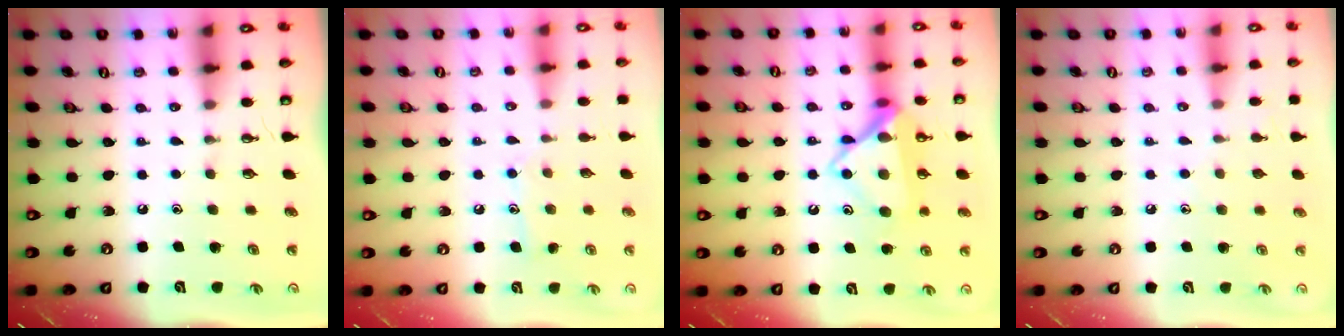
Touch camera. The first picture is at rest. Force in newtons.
{"total": 7.6, "press": 7.6, "slide": 0.5}
{"total": 16.6, "press": 16.6, "slide": 0.9}
{"total": 5.6, "press": 5.6, "slide": 0.6}